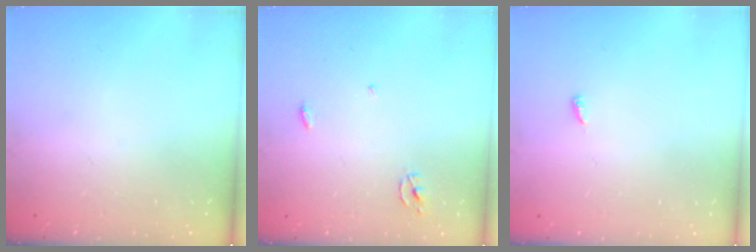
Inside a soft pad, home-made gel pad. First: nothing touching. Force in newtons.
{"total": 2.5, "press": 2.5, "slide": 0.1}
{"total": 2.5, "press": 2.5, "slide": 0.2}